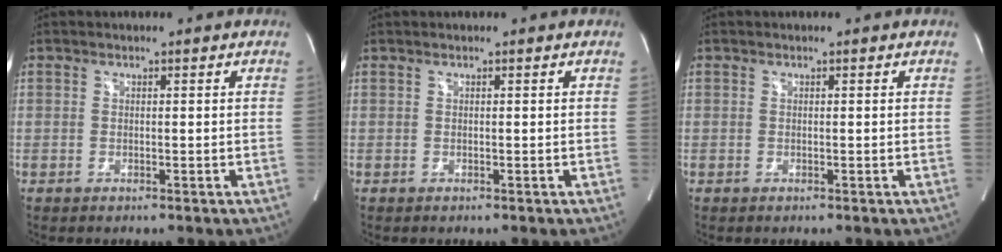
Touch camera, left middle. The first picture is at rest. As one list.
[{"total": 0.0}, {"total": 0.0}]